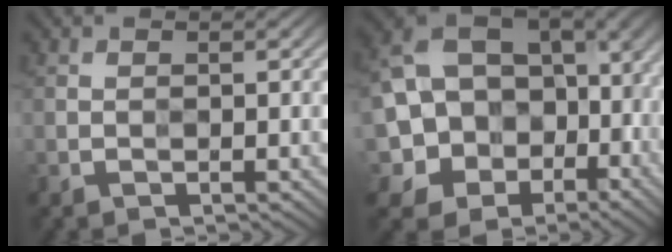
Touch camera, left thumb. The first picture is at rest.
{"total": 16.3, "force": [-3.2, 13.0, 9.4], "torque": [-0.215, -0.039, -0.027]}